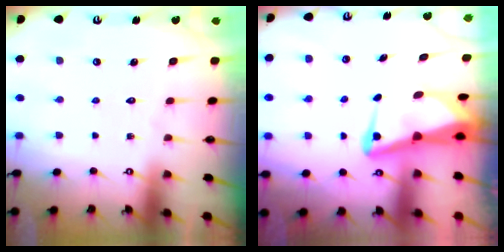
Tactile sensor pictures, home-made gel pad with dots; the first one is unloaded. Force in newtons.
{"total": 5.6, "press": 5.6, "slide": 0.6}